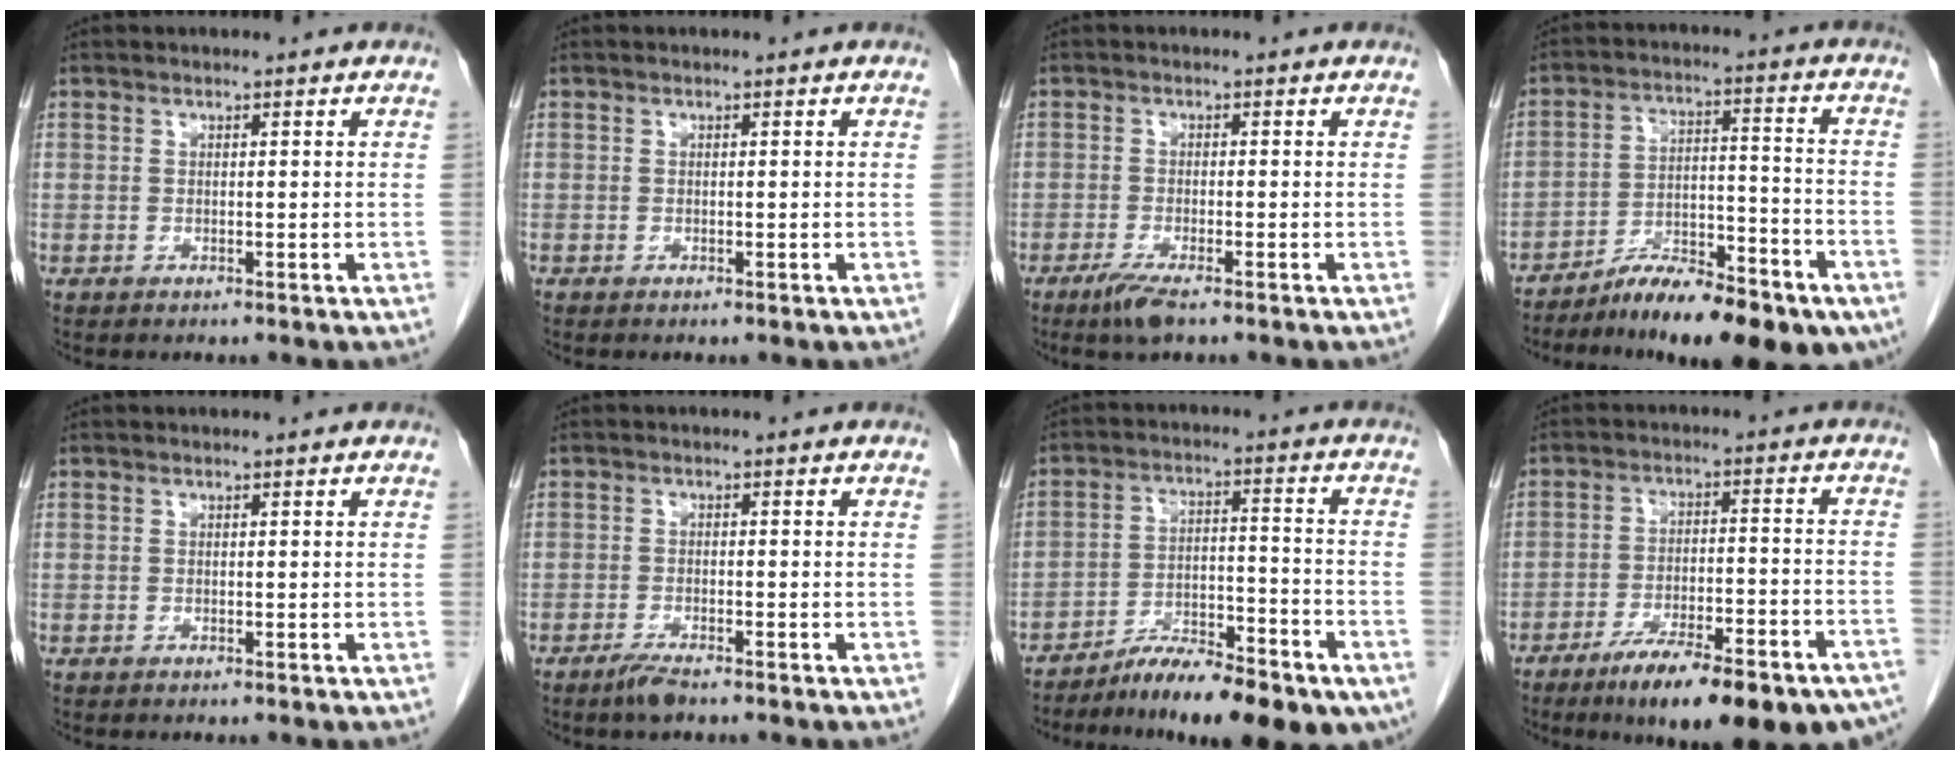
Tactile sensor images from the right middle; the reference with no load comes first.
{"total": 0.0}
{"total": 3.8, "force": [-2.6, 0.4, 2.7], "torque": [-0.059, -0.010, -0.049]}
{"total": 15.5, "force": [-11.3, 3.9, 9.9], "torque": [-0.120, 0.017, -0.178]}
{"total": 0.0}
{"total": 2.4, "force": [-1.9, 0.3, 1.4], "torque": [-0.034, -0.004, -0.036]}
{"total": 14.6, "force": [-10.9, 3.4, 9.1], "torque": [-0.107, 0.014, -0.172]}
{"total": 20.1, "force": [-15.1, 3.9, 12.7], "torque": [-0.122, 0.010, -0.219]}